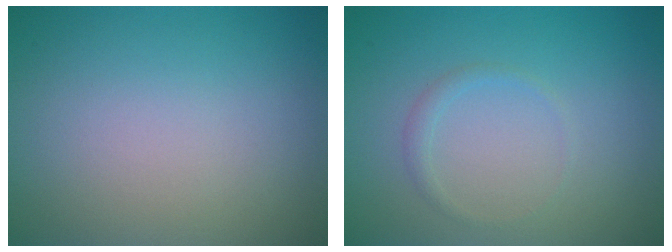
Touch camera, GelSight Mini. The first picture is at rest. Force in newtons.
{"total": 0.9, "press": 0.9, "slide": 0.1}